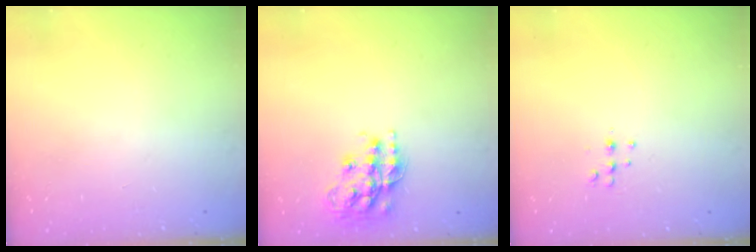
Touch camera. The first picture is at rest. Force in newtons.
{"total": 15.2, "press": 15.2, "slide": 0.8}
{"total": 5.3, "press": 5.2, "slide": 0.8}